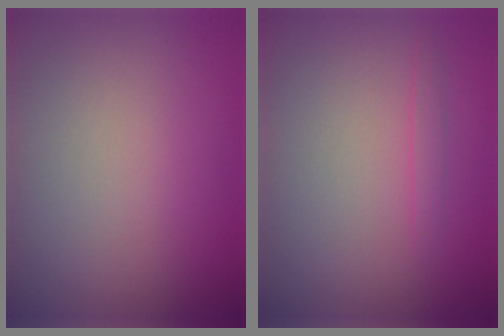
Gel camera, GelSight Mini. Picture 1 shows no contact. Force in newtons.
{"total": 0.9, "press": 0.9, "slide": 0.1}